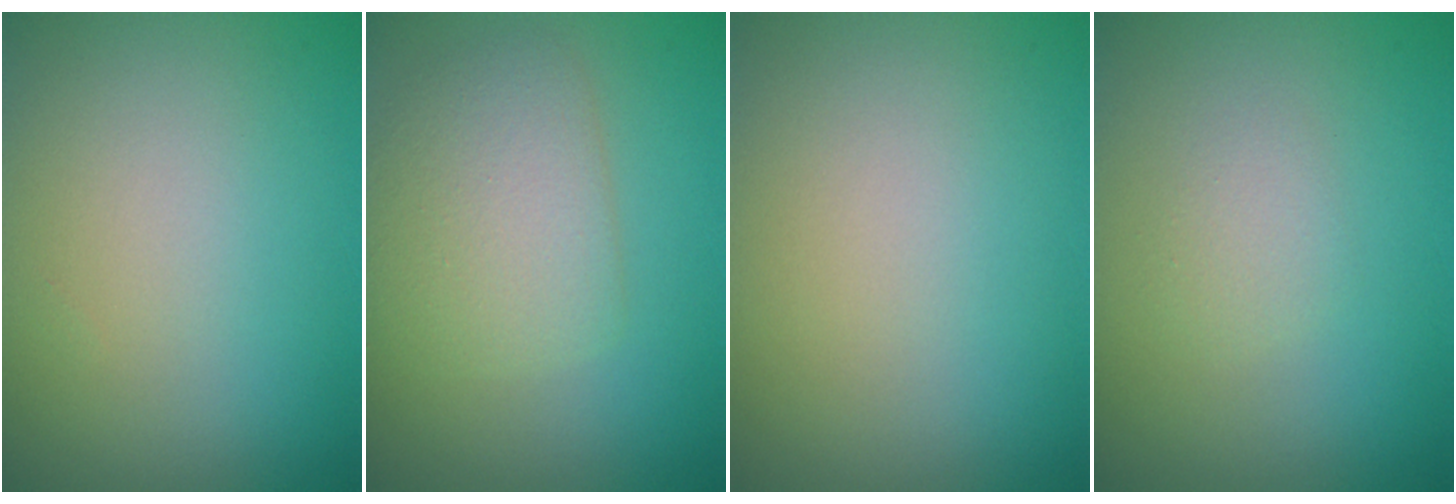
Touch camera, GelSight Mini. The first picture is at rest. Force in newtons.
{"total": 3.8, "press": 3.8, "slide": 0.2}
{"total": 0.0}
{"total": 1.0, "press": 1.0, "slide": 0.0}